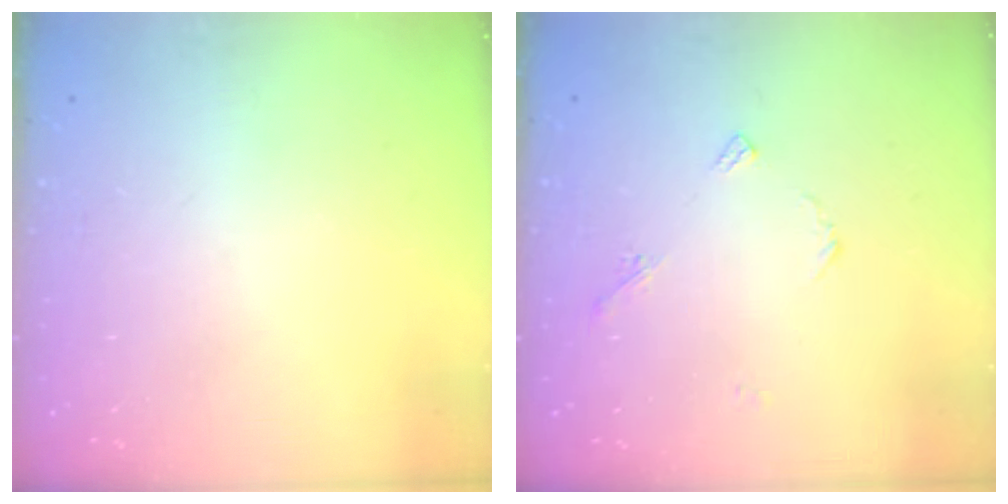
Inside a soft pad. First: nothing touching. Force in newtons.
{"total": 3.5, "press": 3.5, "slide": 0.4}